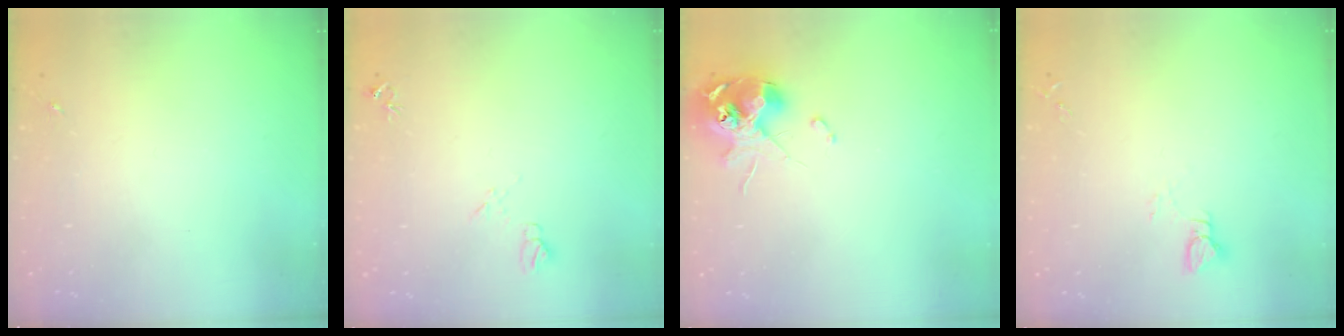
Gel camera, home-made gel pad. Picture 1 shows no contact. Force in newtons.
{"total": 6.7, "press": 6.7, "slide": 0.7}
{"total": 12.0, "press": 11.8, "slide": 1.6}
{"total": 3.0, "press": 3.0, "slide": 0.3}